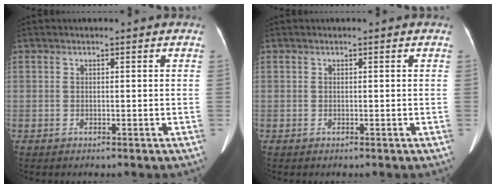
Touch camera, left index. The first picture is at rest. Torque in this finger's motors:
{"motor_torque": [-0.05, -0.04, -0.01, 0.00]}